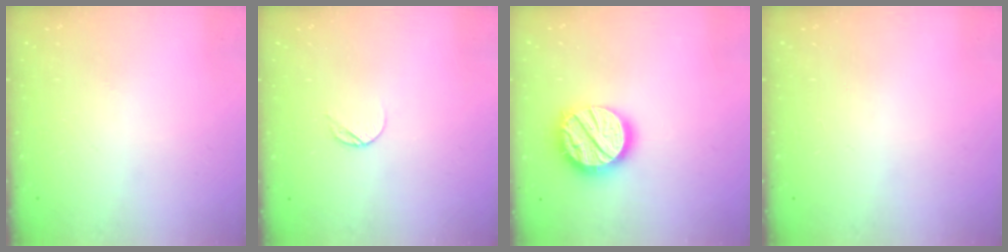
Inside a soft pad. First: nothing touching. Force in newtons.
{"total": 4.8, "press": 4.8, "slide": 0.5}
{"total": 18.7, "press": 18.6, "slide": 1.5}
{"total": 0.0}